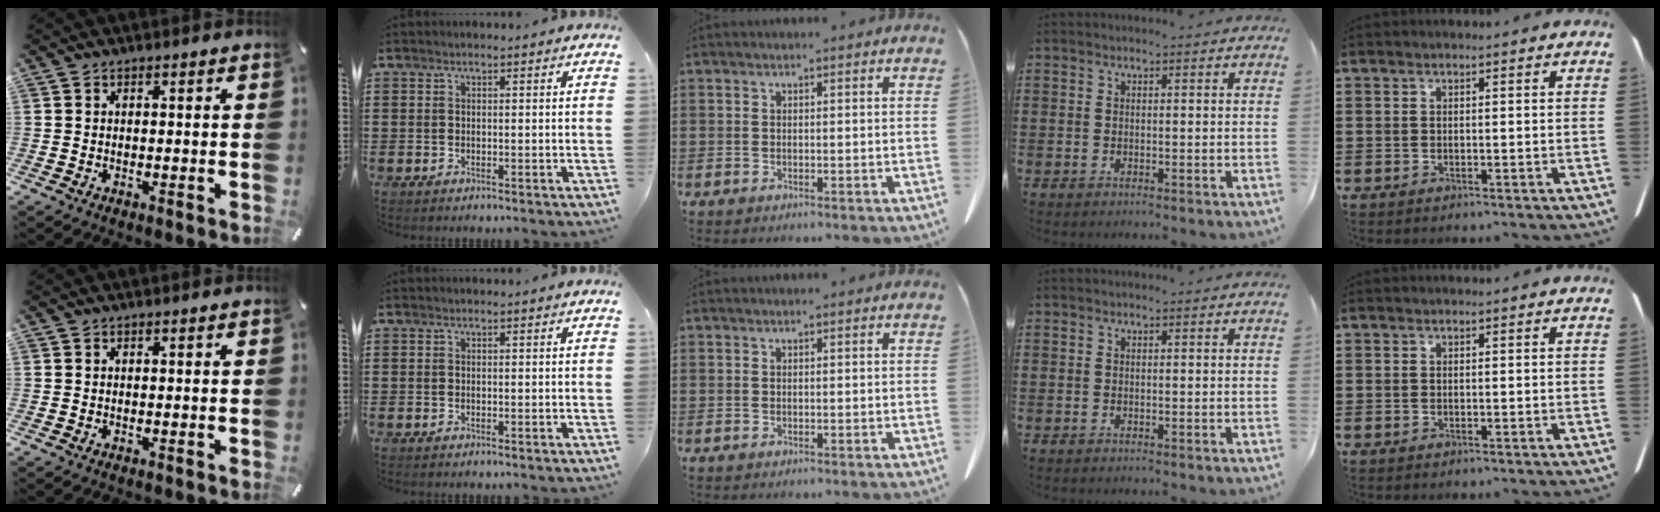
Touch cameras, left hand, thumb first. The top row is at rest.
{}